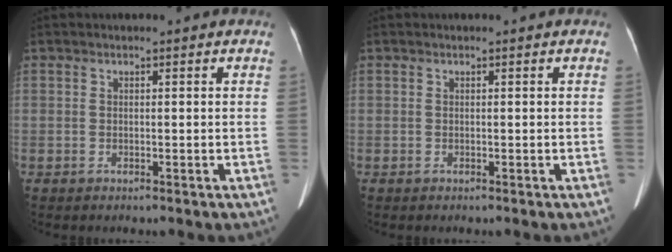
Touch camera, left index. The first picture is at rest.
{"total": 0.0}